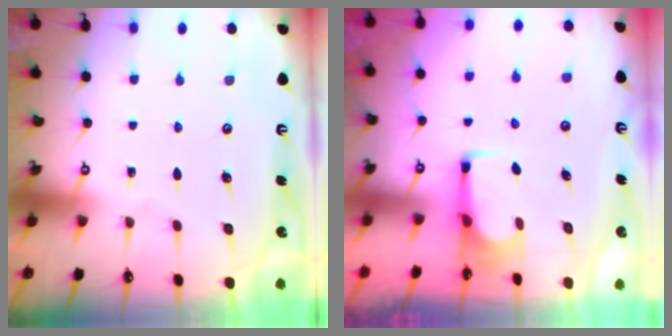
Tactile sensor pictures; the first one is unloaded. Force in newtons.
{"total": 2.5, "press": 2.4, "slide": 0.4}